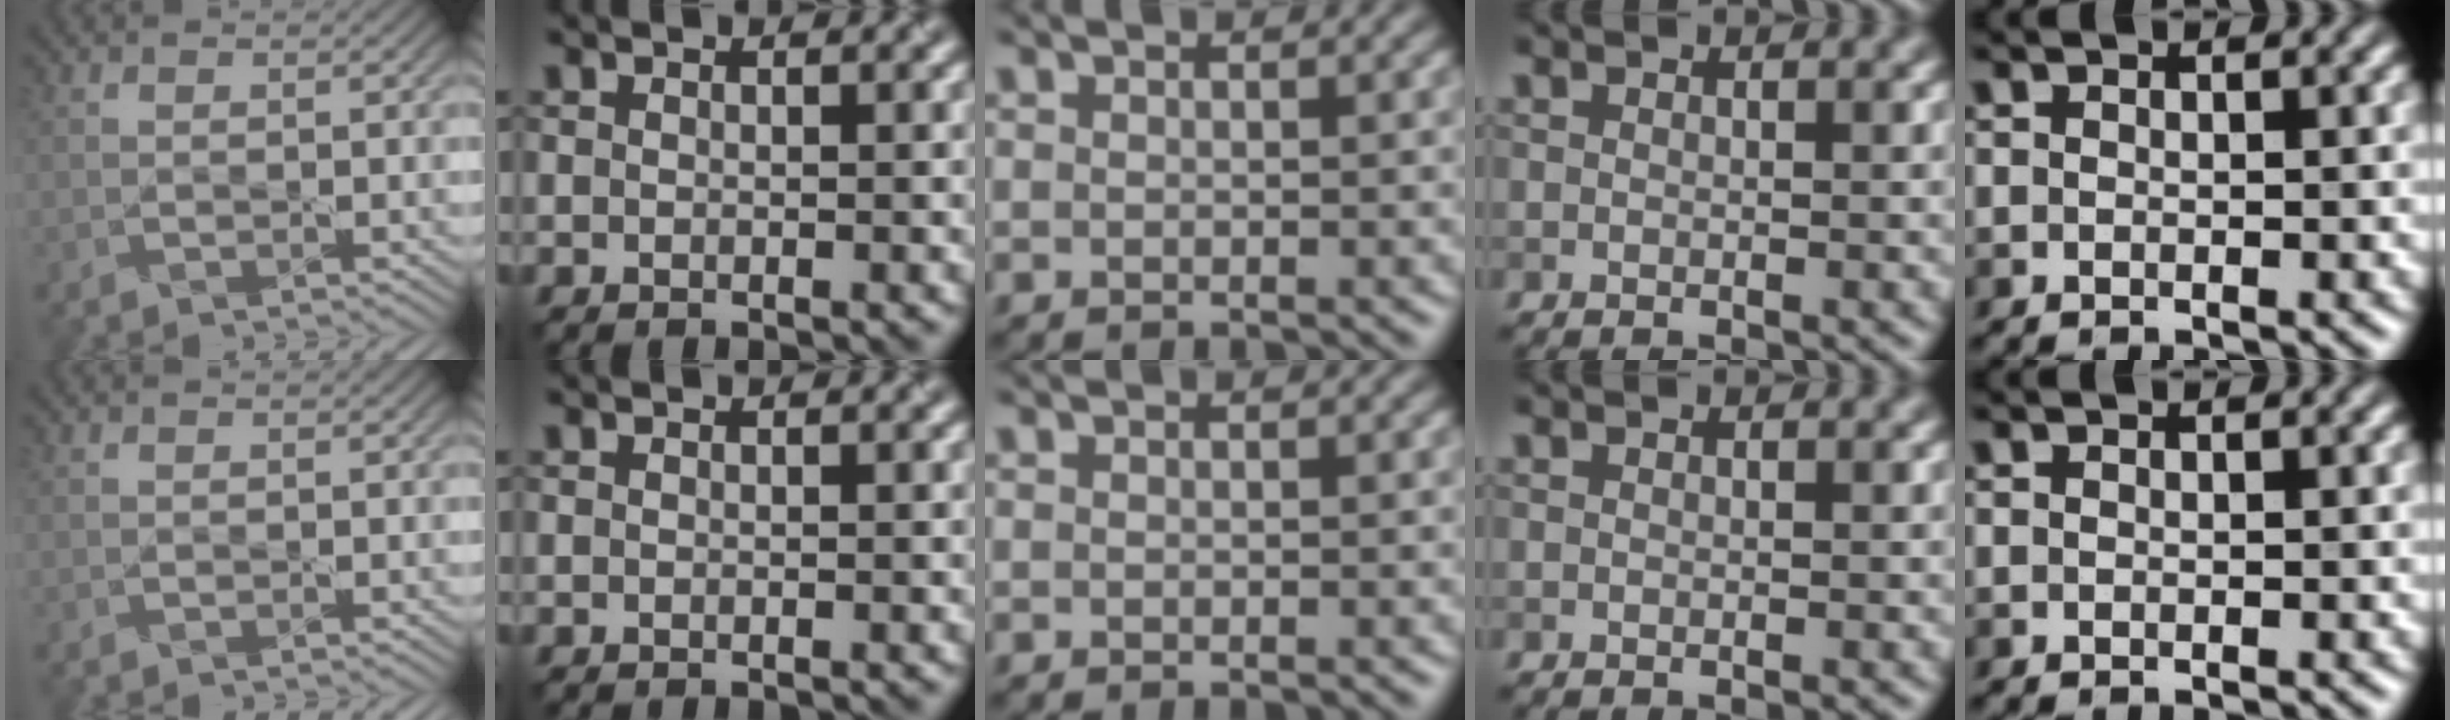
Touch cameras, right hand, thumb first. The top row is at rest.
{}